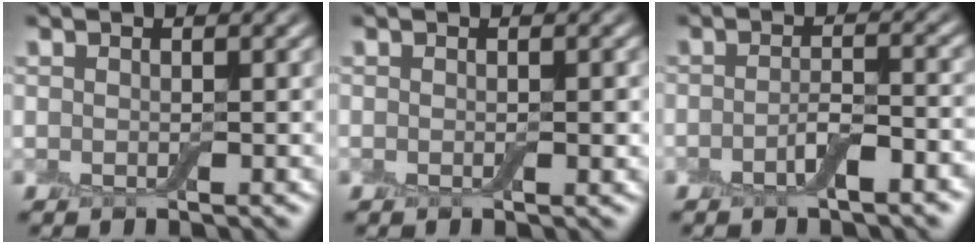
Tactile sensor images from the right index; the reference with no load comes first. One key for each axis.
{"total": 0.7, "fx": -0.1, "fy": 0.3, "fz": 0.7, "tx": -0.010, "ty": -0.002, "tz": -0.001}
{"total": 3.2, "fx": -1.5, "fy": 0.8, "fz": 2.7, "tx": -0.050, "ty": 0.005, "tz": -0.030}